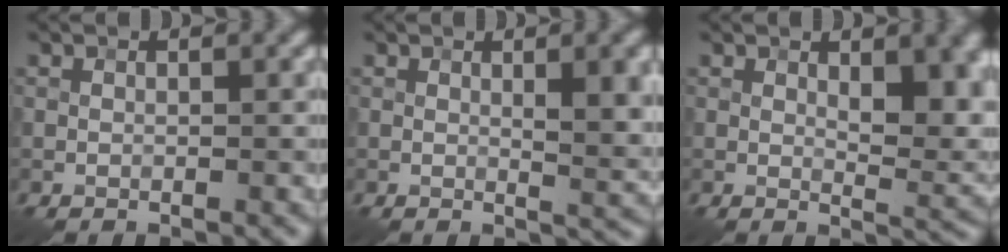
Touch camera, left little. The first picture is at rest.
{"total": 5.0, "force": [0.9, 1.3, 4.8], "torque": [-0.059, 0.003, 0.014]}
{"total": 6.6, "force": [1.6, 2.7, 5.8], "torque": [-0.077, -0.002, 0.029]}